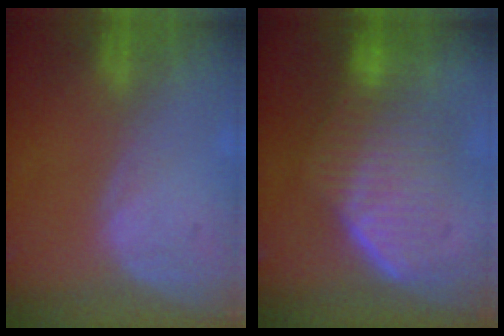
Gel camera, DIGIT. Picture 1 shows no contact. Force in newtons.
{"total": 7.8, "press": 7.7, "slide": 0.6}